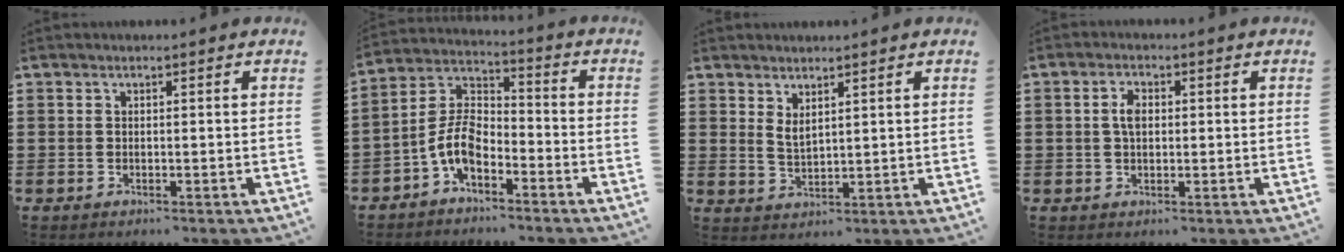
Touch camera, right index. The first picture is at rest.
{"total": 7.7, "force": [-4.1, 3.8, 5.3], "torque": [-0.137, -0.004, -0.088]}
{"total": 2.3, "force": [1.9, 0.7, 1.1], "torque": [-0.026, 0.003, 0.036]}
{"total": 3.4, "force": [0.4, 1.9, 2.7], "torque": [-0.057, 0.010, 0.006]}